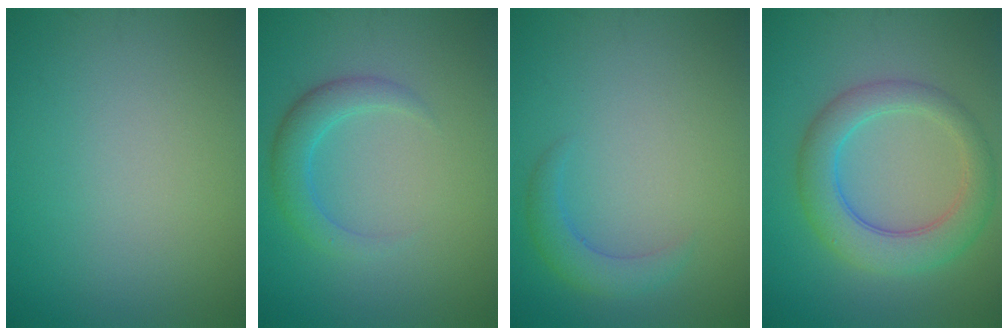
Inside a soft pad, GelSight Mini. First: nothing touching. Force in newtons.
{"total": 2.8, "press": 2.8, "slide": 0.1}
{"total": 2.3, "press": 2.3, "slide": 0.0}
{"total": 5.6, "press": 5.6, "slide": 0.2}